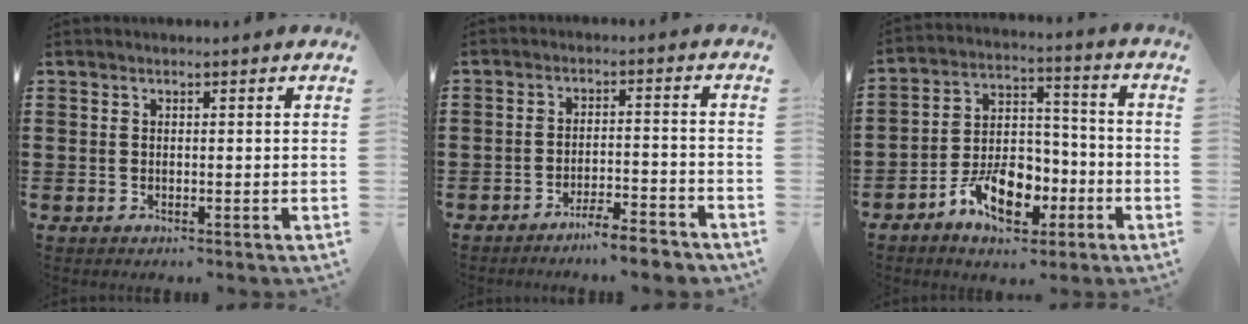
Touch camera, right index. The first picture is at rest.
{"total": 4.5, "force": [-4.2, -0.1, 1.6], "torque": [-0.026, -0.002, -0.082]}
{"total": 10.7, "force": [-5.0, 6.5, 6.8], "torque": [-0.125, 0.016, -0.085]}